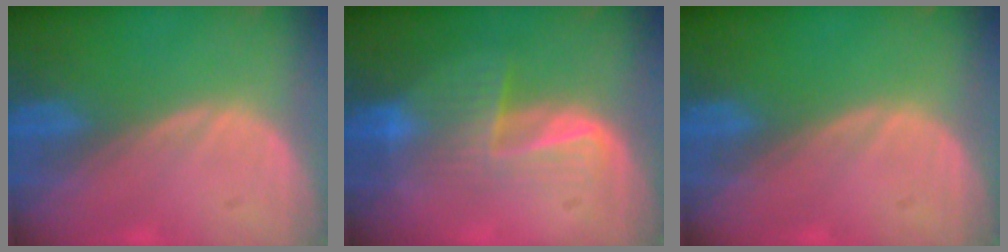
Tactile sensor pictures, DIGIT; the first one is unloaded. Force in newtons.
{"total": 6.0, "press": 5.7, "slide": 1.8}
{"total": 0.0}